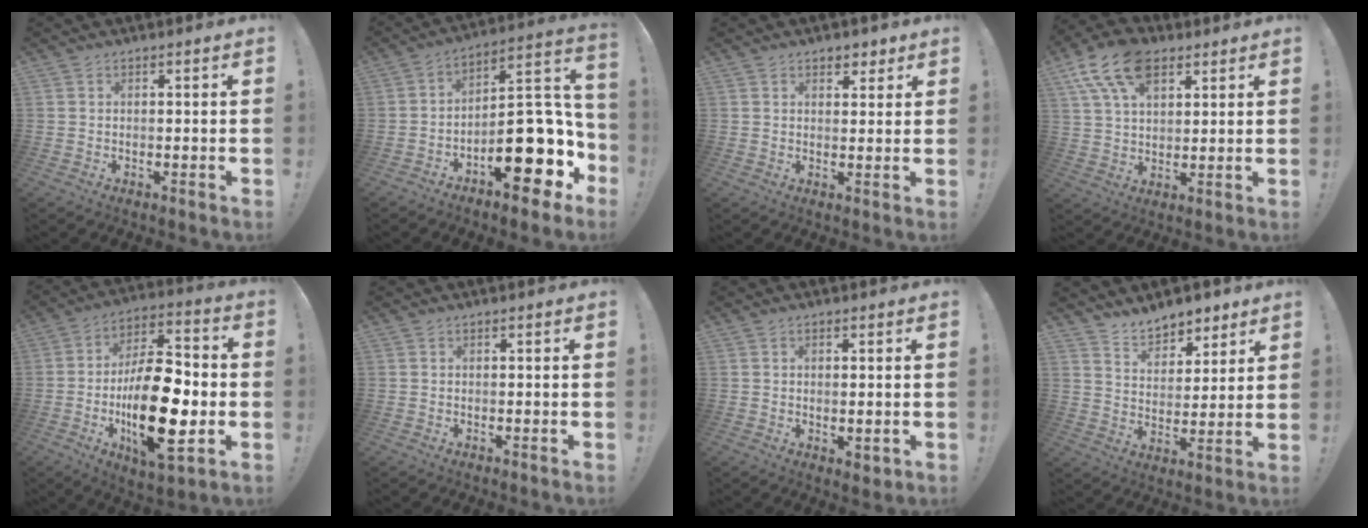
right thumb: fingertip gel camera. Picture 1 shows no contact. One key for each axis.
{"total": 20.9, "fx": -7.5, "fy": 9.9, "fz": 16.8, "tx": -0.207, "ty": 0.048, "tz": -0.104}
{"total": 3.7, "fx": 2.5, "fy": 2.5, "fz": 0.9, "tx": 0.011, "ty": -0.015, "tz": 0.041}
{"total": 15.0, "fx": 7.9, "fy": 9.0, "fz": 9.1, "tx": -0.163, "ty": -0.027, "tz": 0.146}
{"total": 24.0, "fx": -4.8, "fy": 10.7, "fz": 20.9, "tx": -0.363, "ty": 0.018, "tz": -0.070}
{"total": 0.0}
{"total": 2.2, "fx": 0.8, "fy": 1.1, "fz": 1.7, "tx": -0.014, "ty": -0.006, "tz": 0.014}
{"total": 9.6, "fx": 8.4, "fy": 4.3, "fz": 1.7, "tx": -0.025, "ty": -0.067, "tz": 0.161}